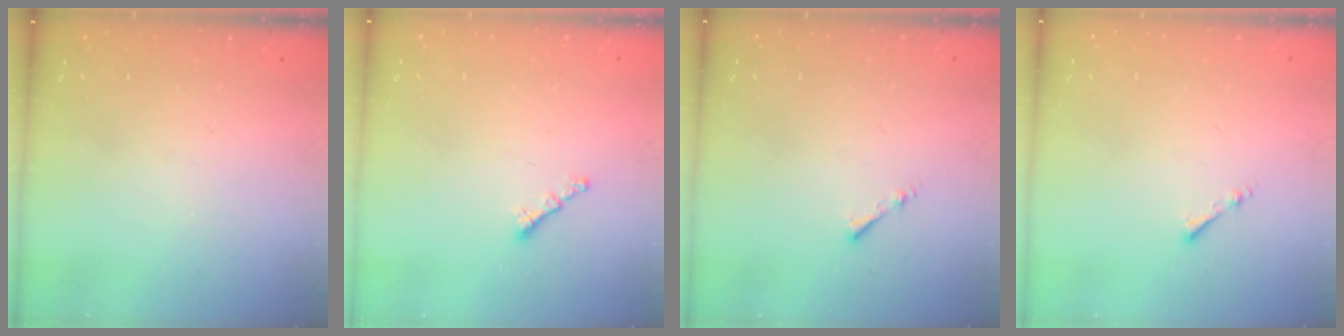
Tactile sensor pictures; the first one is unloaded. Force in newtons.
{"total": 0.6, "press": 0.5, "slide": 0.4}
{"total": 1.3, "press": 1.2, "slide": 0.3}
{"total": 1.3, "press": 1.2, "slide": 0.3}